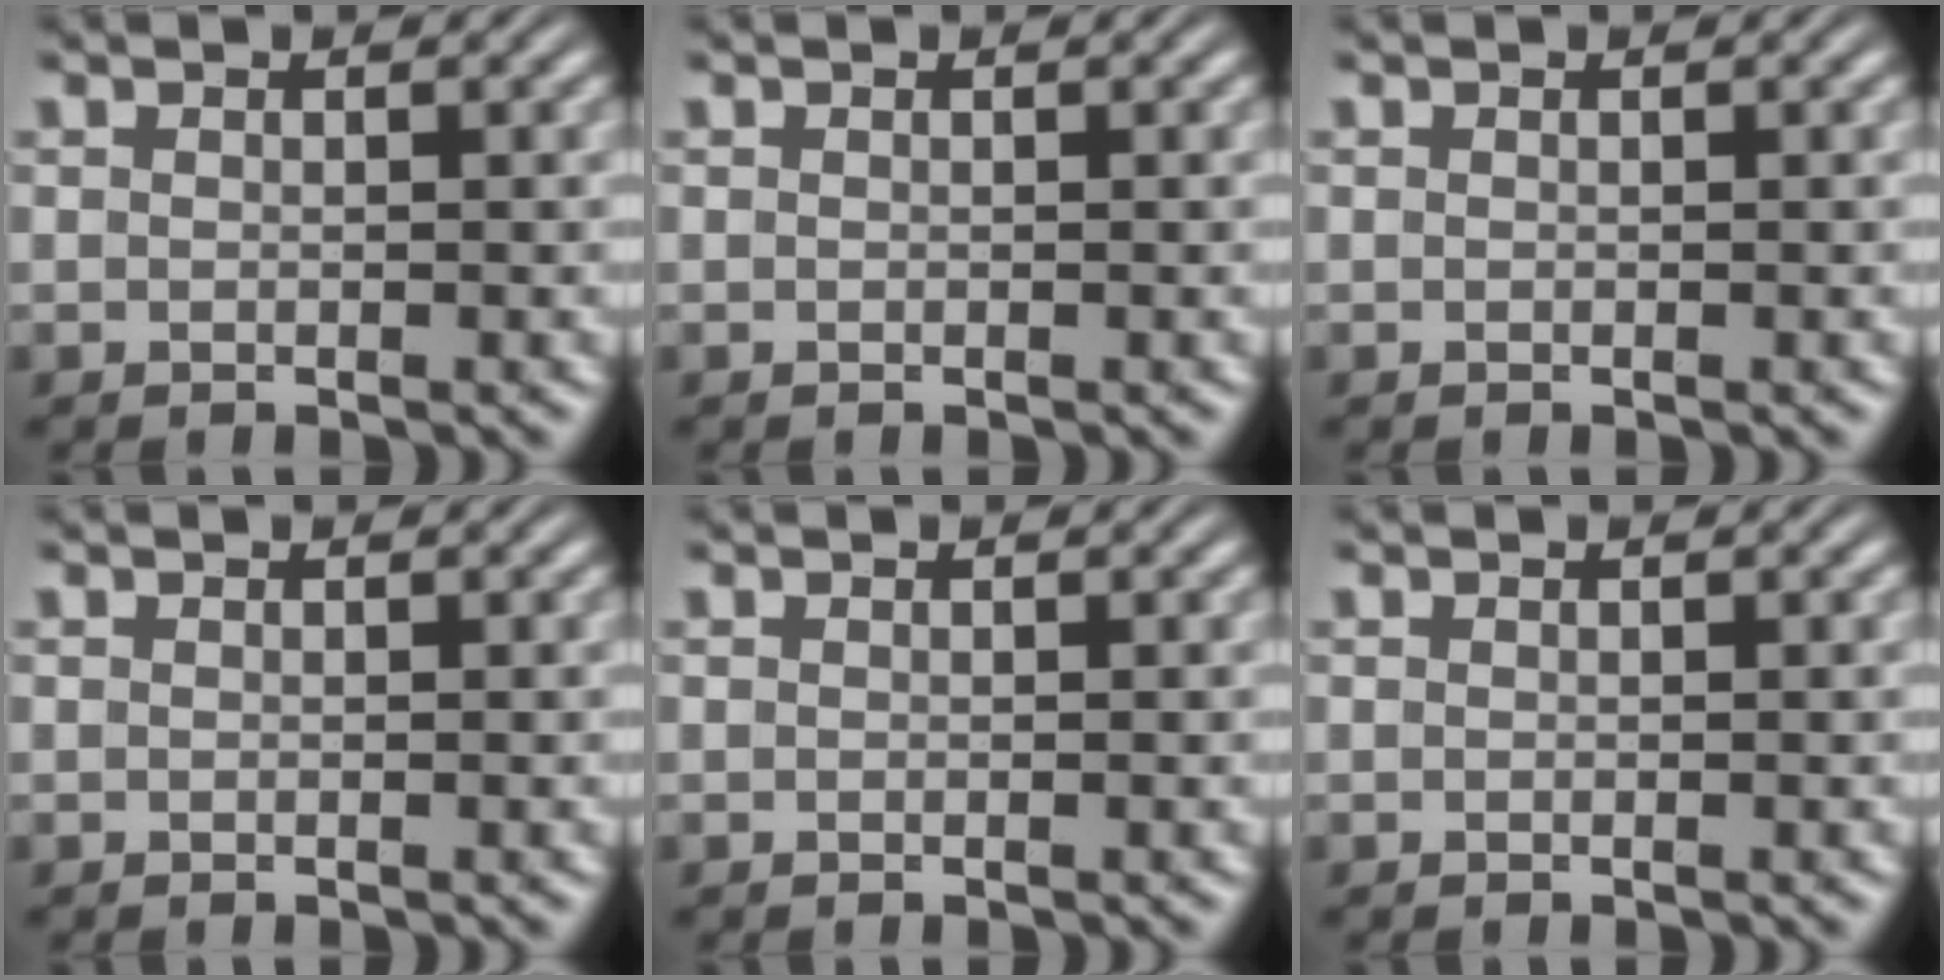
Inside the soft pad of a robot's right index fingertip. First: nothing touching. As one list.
[{"total": 0.0}, {"total": 0.0}, {"total": 0.0}, {"total": 0.0}, {"total": 0.0}]